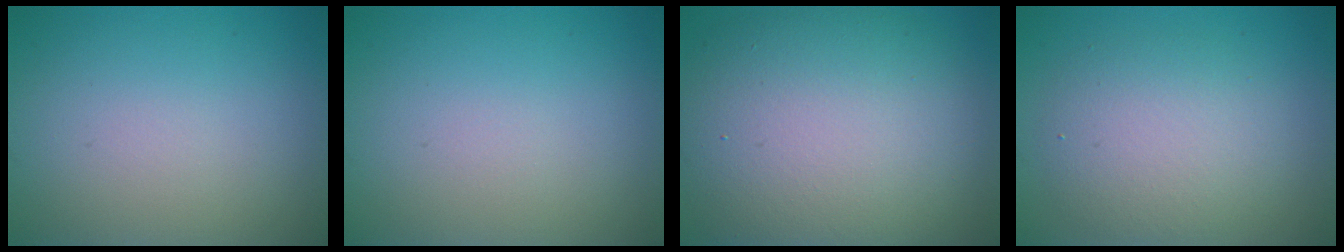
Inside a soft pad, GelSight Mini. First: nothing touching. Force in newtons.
{"total": 0.0}
{"total": 12.9, "press": 12.9, "slide": 0.5}
{"total": 4.6, "press": 4.6, "slide": 0.3}